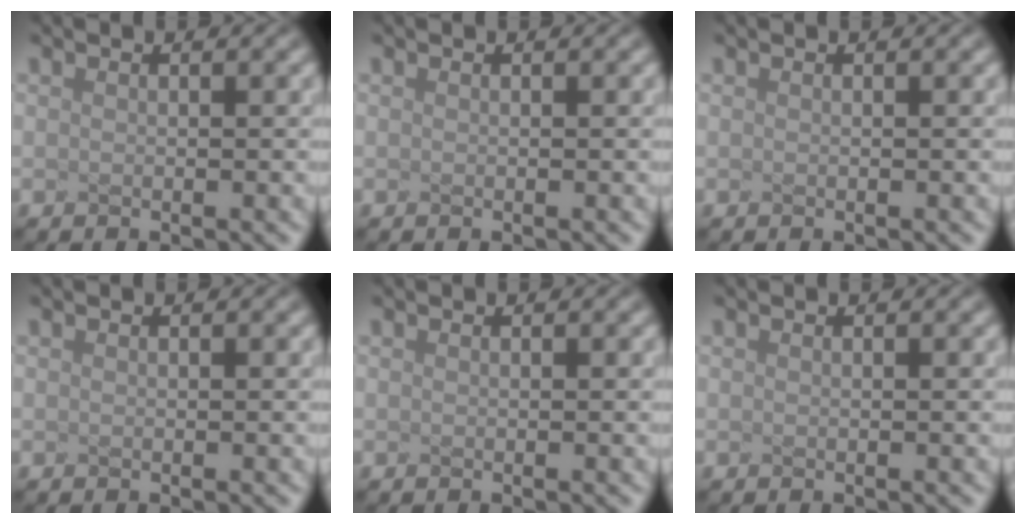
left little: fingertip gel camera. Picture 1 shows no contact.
{"total": 0.0}
{"total": 0.0}
{"total": 0.0}
{"total": 0.0}
{"total": 0.0}